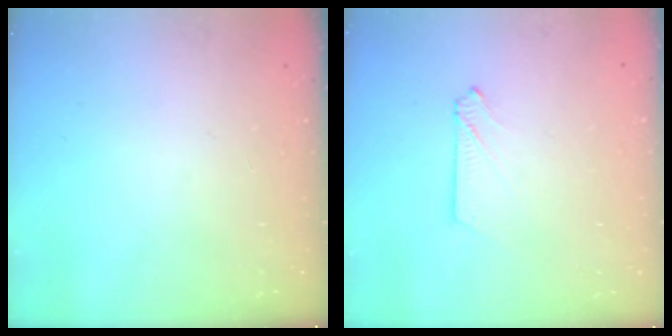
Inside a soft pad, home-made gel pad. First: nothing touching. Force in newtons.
{"total": 2.1, "press": 2.1, "slide": 0.3}